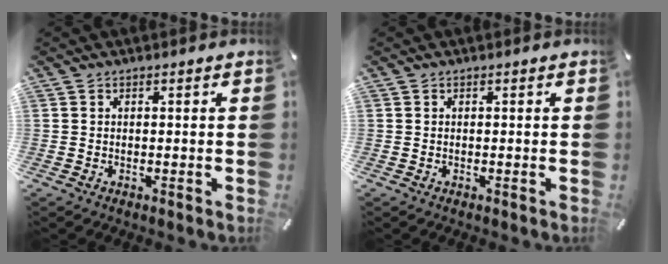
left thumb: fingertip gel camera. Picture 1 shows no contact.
{"total": 0.0}